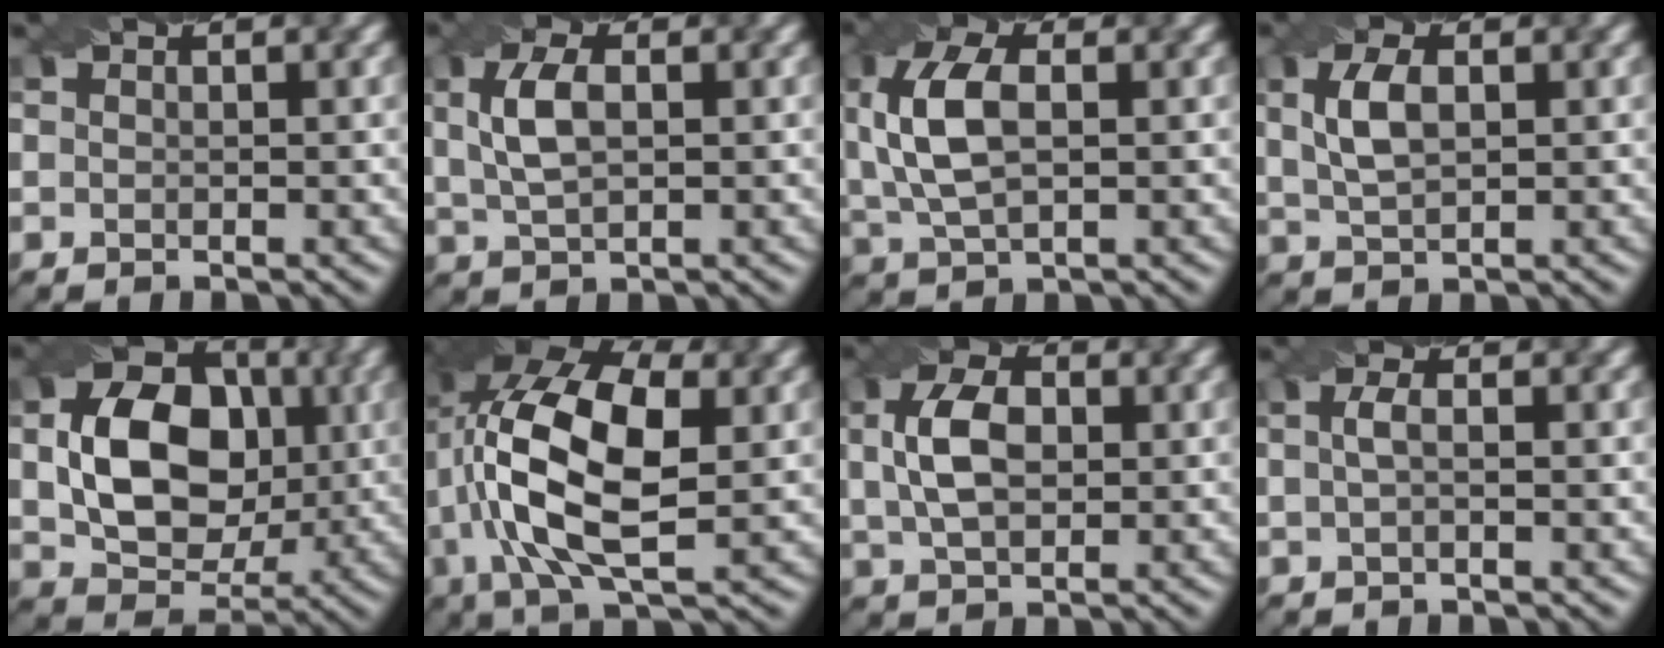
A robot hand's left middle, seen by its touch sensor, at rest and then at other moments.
{"total": 3.9, "force": [0.8, 1.9, 3.3], "torque": [-0.080, 0.006, 0.017]}
{"total": 6.7, "force": [1.1, 3.5, 5.7], "torque": [-0.132, 0.010, 0.021]}
{"total": 3.6, "force": [0.9, 1.9, 3.0], "torque": [-0.070, 0.005, 0.020]}
{"total": 9.4, "force": [0.8, 6.8, 6.4], "torque": [-0.123, 0.001, 0.018]}
{"total": 13.4, "force": [1.3, 6.3, 11.7], "torque": [-0.240, 0.012, 0.020]}
{"total": 5.3, "force": [0.8, 3.3, 4.2], "torque": [-0.089, 0.008, 0.012]}
{"total": 1.2, "force": [0.0, 0.3, 1.2], "torque": [-0.028, 0.005, 0.000]}